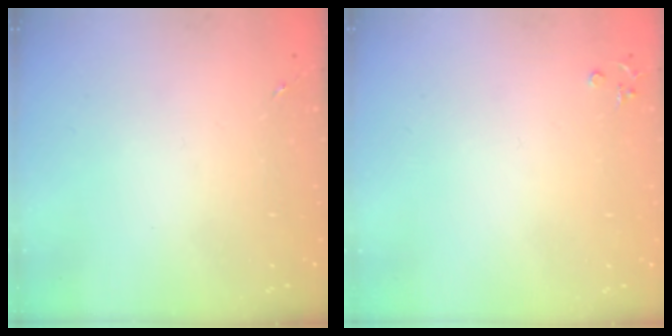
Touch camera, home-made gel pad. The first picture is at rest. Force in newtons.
{"total": 3.3, "press": 3.3, "slide": 0.3}